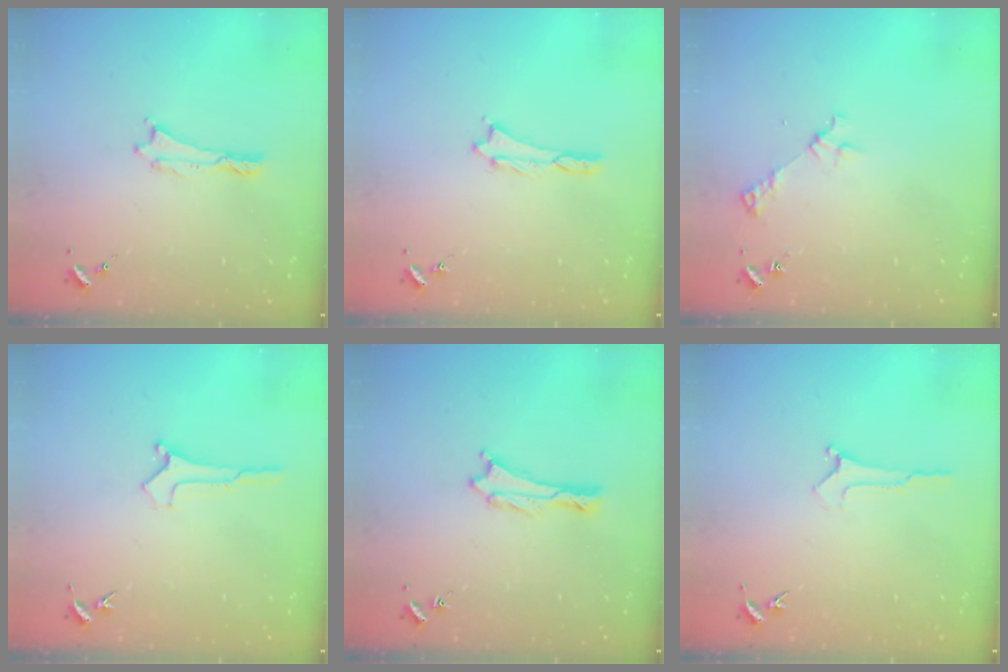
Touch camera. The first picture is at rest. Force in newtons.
{"total": 0.0}
{"total": 3.0, "press": 3.0, "slide": 0.2}
{"total": 0.0}
{"total": 0.8, "press": 0.7, "slide": 0.1}
{"total": 0.0}